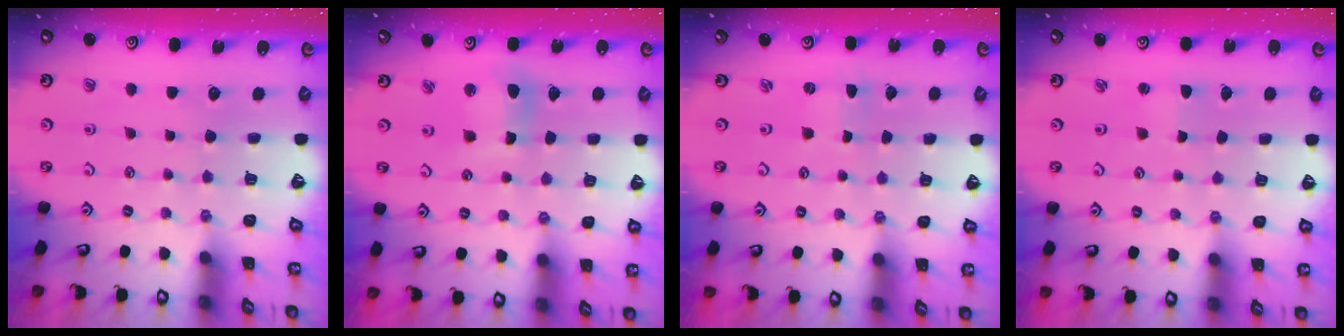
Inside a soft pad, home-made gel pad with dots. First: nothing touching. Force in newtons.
{"total": 8.3, "press": 8.1, "slide": 1.5}
{"total": 0.0}
{"total": 1.8, "press": 1.8, "slide": 0.2}